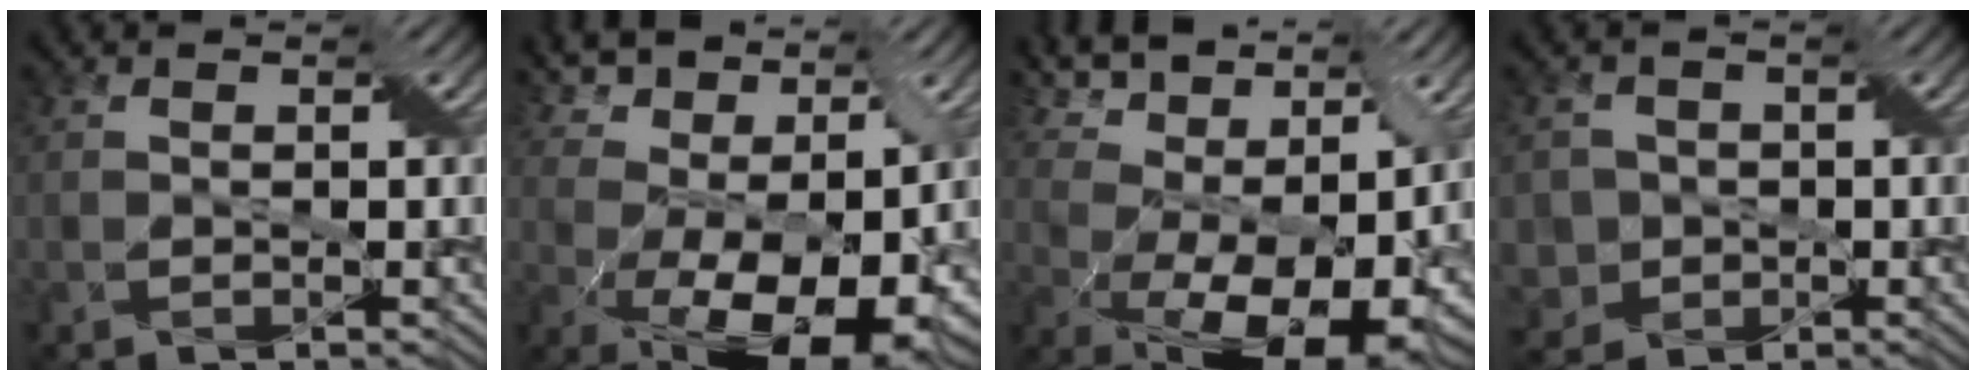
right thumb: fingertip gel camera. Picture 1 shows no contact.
{"total": 14.2, "force": [4.3, 7.6, 11.2], "torque": [-0.222, 0.005, 0.093]}
{"total": 15.4, "force": [5.5, 7.8, 12.1], "torque": [-0.234, 0.021, 0.110]}
{"total": 4.6, "force": [-0.9, 4.5, 0.7], "torque": [-0.029, 0.003, -0.036]}